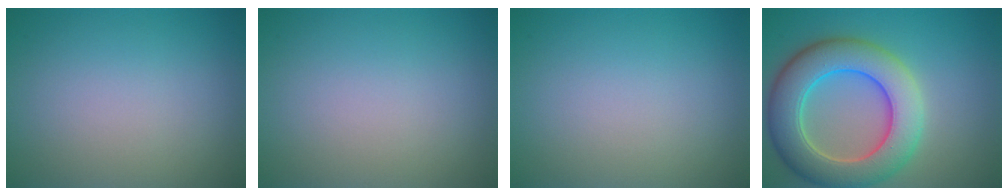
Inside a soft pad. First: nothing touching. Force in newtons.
{"total": 0.0}
{"total": 0.0}
{"total": 8.9, "press": 8.9, "slide": 0.6}